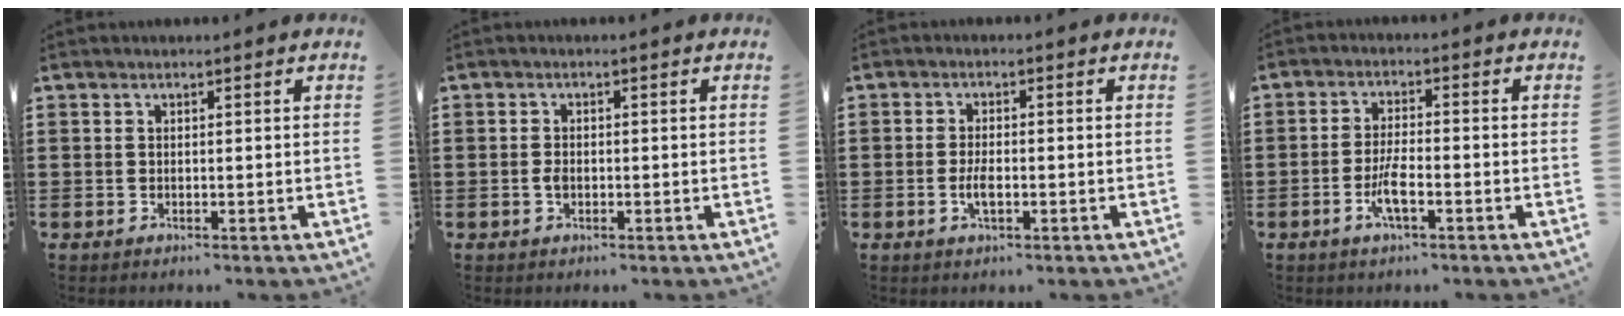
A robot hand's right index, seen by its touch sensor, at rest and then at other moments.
{"total": 1.6, "force": [-0.4, 0.9, 1.2], "torque": [-0.031, -0.001, -0.010]}
{"total": 2.8, "force": [-0.7, 1.0, 2.5], "torque": [-0.053, -0.003, -0.014]}
{"total": 4.5, "force": [-1.9, 0.9, 3.9], "torque": [-0.085, -0.005, -0.040]}